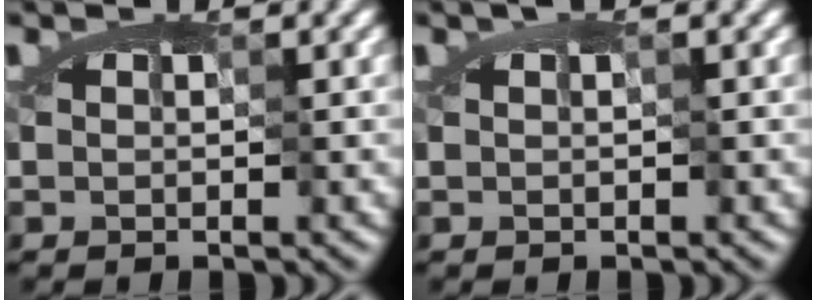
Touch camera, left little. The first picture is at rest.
{"total": 0.9, "force": [-0.1, 0.4, 0.8], "torque": [-0.022, 0.004, 0.001]}